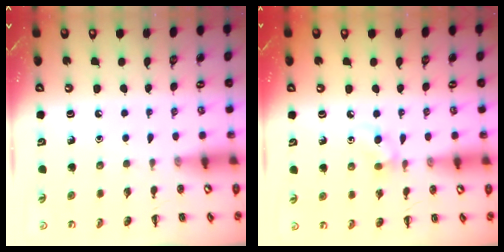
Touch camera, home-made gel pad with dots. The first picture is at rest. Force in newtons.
{"total": 5.6, "press": 5.3, "slide": 1.6}